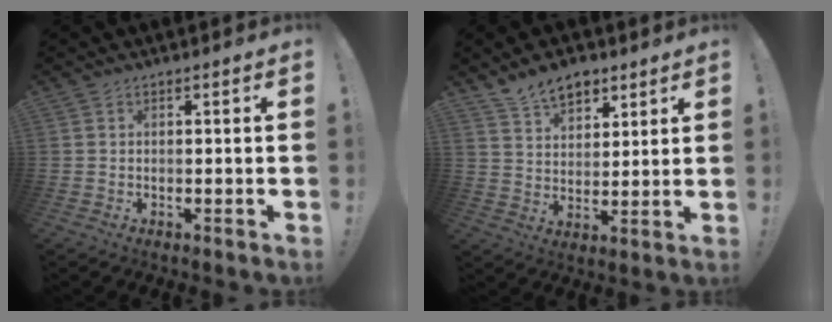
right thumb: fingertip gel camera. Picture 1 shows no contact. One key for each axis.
{"total": 9.3, "fx": 6.6, "fy": 5.4, "fz": 3.8, "tx": -0.065, "ty": -0.032, "tz": 0.126}